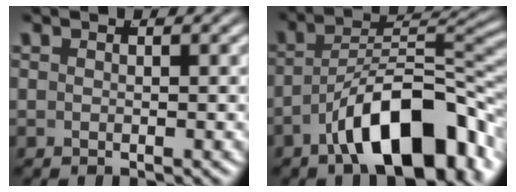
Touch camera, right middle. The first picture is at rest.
{"total": 11.6, "force": [-5.4, 5.0, 8.9], "torque": [-0.119, -0.020, -0.075]}